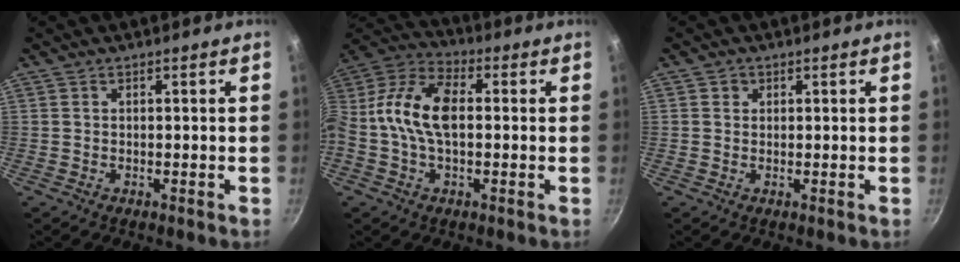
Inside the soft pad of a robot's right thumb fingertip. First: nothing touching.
{"total": 13.0, "force": [0.3, 7.8, 10.4], "torque": [-0.186, 0.037, -0.016]}
{"total": 1.3, "force": [0.4, 1.2, 0.3], "torque": [-0.001, 0.001, 0.002]}